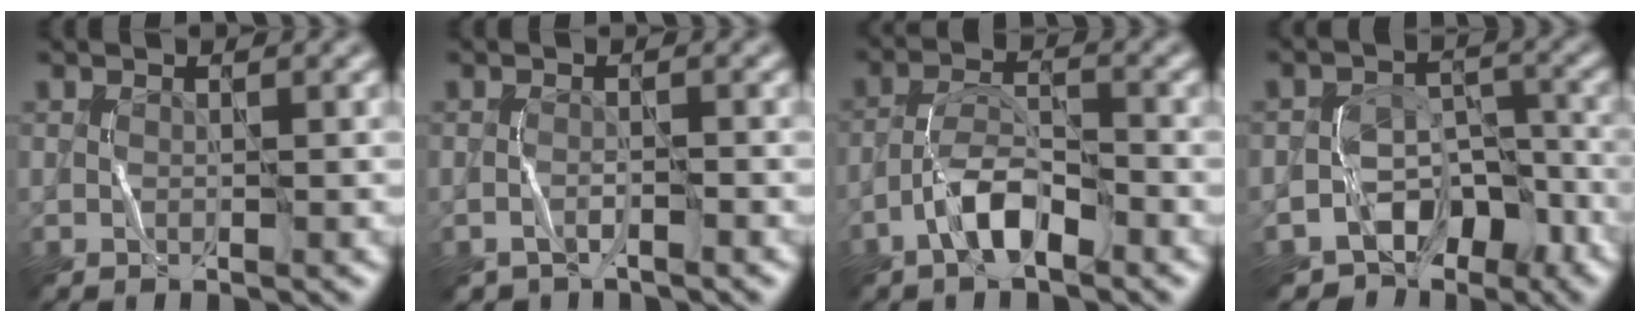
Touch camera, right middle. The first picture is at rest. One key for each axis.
{"total": 1.2, "fx": -1.2, "fy": 0.2, "fz": 0.3, "tx": -0.005, "ty": 0.000, "tz": -0.023}
{"total": 4.2, "fx": -2.6, "fy": 1.4, "fz": 3.0, "tx": -0.054, "ty": 0.014, "tz": -0.054}
{"total": 7.9, "fx": -5.6, "fy": 4.8, "fz": 2.8, "tx": -0.014, "ty": 0.001, "tz": -0.086}